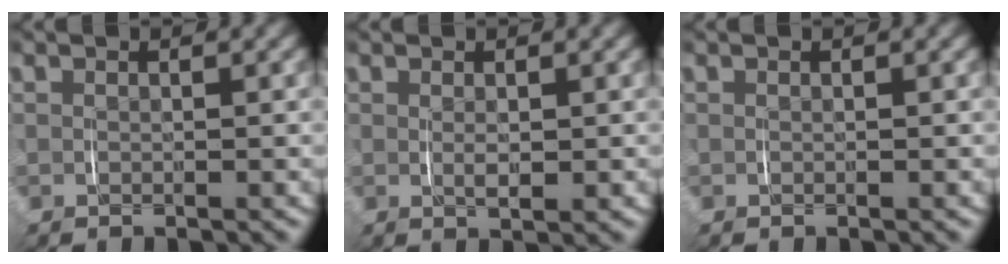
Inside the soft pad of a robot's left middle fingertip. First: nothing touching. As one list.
[{"total": 1.3, "force": [0.0, 0.4, 1.2], "torque": [-0.017, -0.005, 0.004]}, {"total": 0.0}]